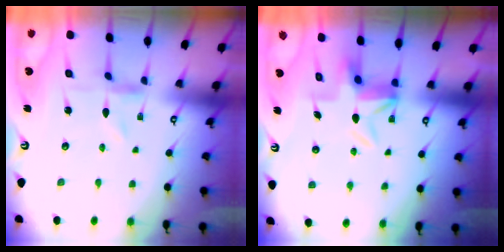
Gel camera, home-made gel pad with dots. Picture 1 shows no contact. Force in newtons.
{"total": 5.0, "press": 4.7, "slide": 1.8}